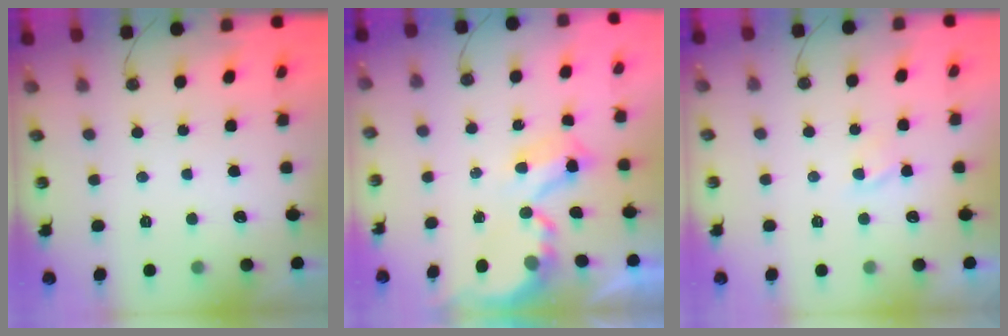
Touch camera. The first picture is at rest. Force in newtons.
{"total": 5.6, "press": 5.5, "slide": 0.4}
{"total": 1.4, "press": 1.4, "slide": 0.2}